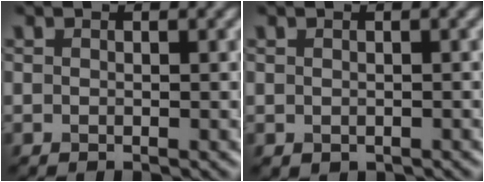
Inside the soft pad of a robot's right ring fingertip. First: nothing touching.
{"total": 0.6, "force": [-0.3, 0.5, 0.2], "torque": [-0.001, -0.007, -0.003]}